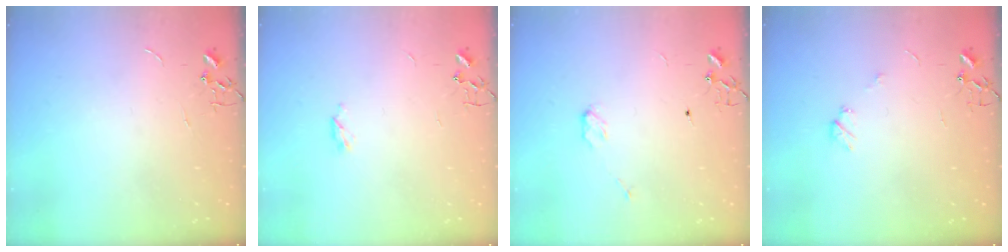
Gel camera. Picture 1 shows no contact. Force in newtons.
{"total": 3.4, "press": 3.3, "slide": 0.6}
{"total": 3.4, "press": 3.4, "slide": 0.5}
{"total": 4.9, "press": 4.9, "slide": 0.6}